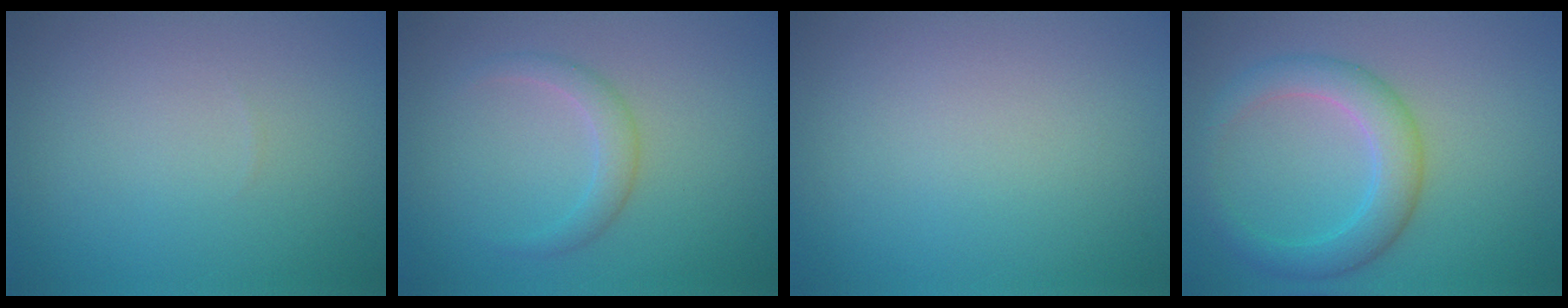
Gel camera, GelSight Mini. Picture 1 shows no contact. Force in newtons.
{"total": 1.7, "press": 1.7, "slide": 0.0}
{"total": 0.0}
{"total": 4.1, "press": 4.1, "slide": 0.1}